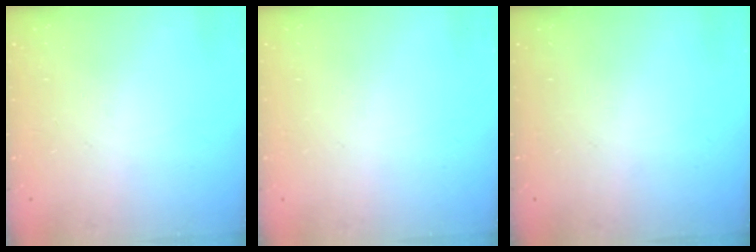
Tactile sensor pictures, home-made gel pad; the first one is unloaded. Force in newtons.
{"total": 0.0}
{"total": 0.0}